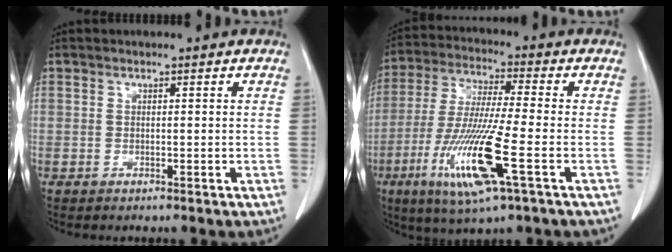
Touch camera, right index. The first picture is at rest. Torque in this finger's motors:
{"motor_torque": [2.02, -0.12, 0.74, 0.14]}